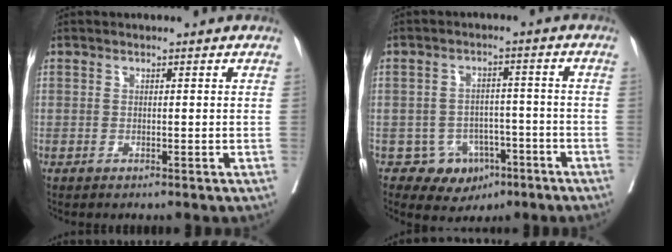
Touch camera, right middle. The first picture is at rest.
{"total": 1.6, "force": [-1.3, 0.7, 0.7], "torque": [-0.011, -0.002, -0.014]}